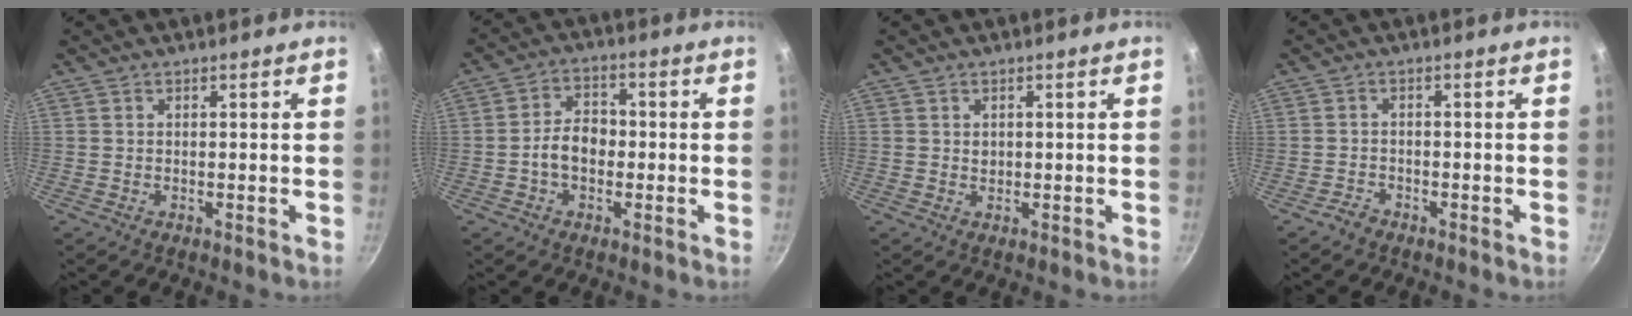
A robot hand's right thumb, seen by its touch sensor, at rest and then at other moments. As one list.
[{"total": 6.5, "force": [-1.2, 4.6, 4.4], "torque": [-0.052, 0.026, -0.026]}, {"total": 1.1, "force": [0.3, 1.0, 0.5], "torque": [-0.005, 0.000, 0.006]}, {"total": 1.8, "force": [-1.5, 0.9, 0.3], "torque": [-0.003, 0.018, -0.027]}]